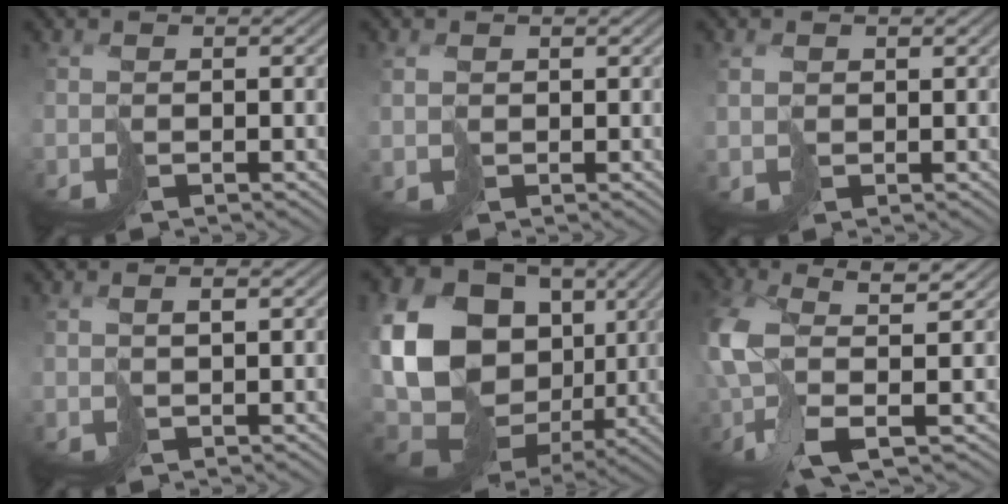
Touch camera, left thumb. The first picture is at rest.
{"total": 1.3, "force": [1.0, 0.9, -0.2], "torque": [0.003, 0.000, 0.025]}
{"total": 1.6, "force": [1.1, 1.2, -0.1], "torque": [0.000, 0.000, 0.026]}
{"total": 1.4, "force": [0.9, 0.2, 1.0], "torque": [-0.015, 0.005, 0.019]}
{"total": 19.7, "force": [0.5, 15.7, 11.9], "torque": [-0.290, -0.021, 0.030]}
{"total": 9.2, "force": [-0.7, 3.3, 8.5], "torque": [-0.191, -0.011, -0.022]}